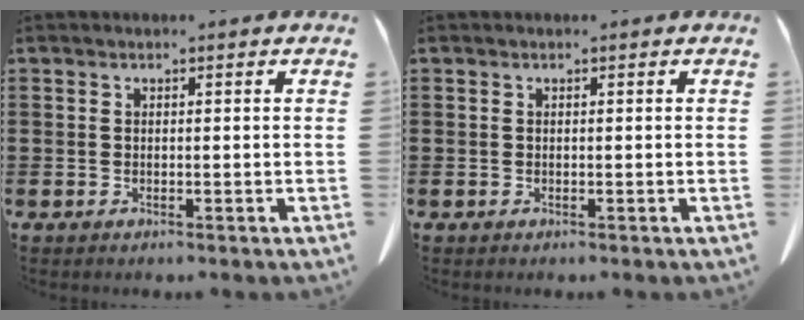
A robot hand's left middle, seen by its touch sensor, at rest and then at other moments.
{"total": 0.0}